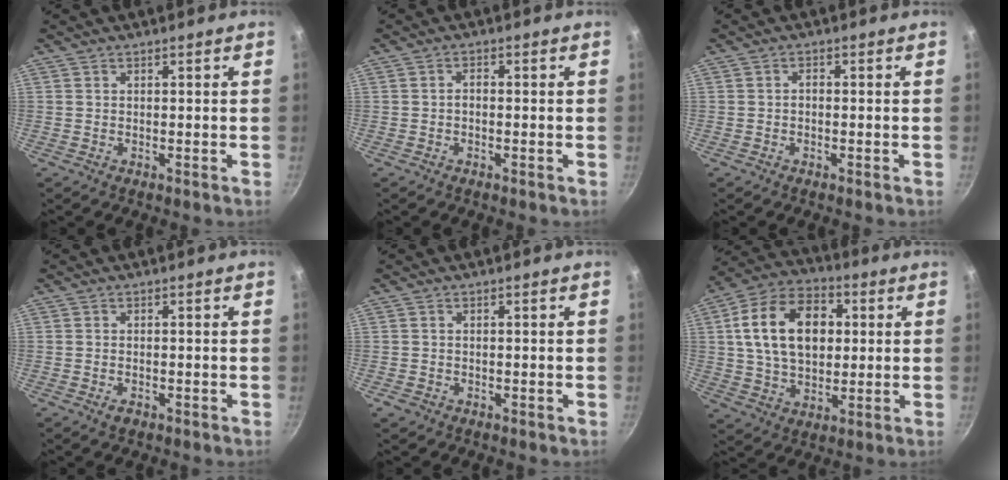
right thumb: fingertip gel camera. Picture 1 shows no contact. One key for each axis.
{"total": 1.3, "fx": -0.5, "fy": 0.7, "fz": 1.0, "tx": -0.018, "ty": 0.011, "tz": -0.010}
{"total": 1.1, "fx": -0.4, "fy": 0.6, "fz": 0.8, "tx": -0.016, "ty": 0.008, "tz": -0.007}
{"total": 1.4, "fx": -0.8, "fy": 0.8, "fz": 0.8, "tx": -0.017, "ty": 0.003, "tz": -0.012}
{"total": 1.3, "fx": -0.7, "fy": 1.0, "fz": 0.5, "tx": -0.012, "ty": 0.003, "tz": -0.007}
{"total": 17.9, "fx": 3.1, "fy": 12.0, "fz": 12.8, "tx": -0.194, "ty": 0.015, "tz": 0.042}